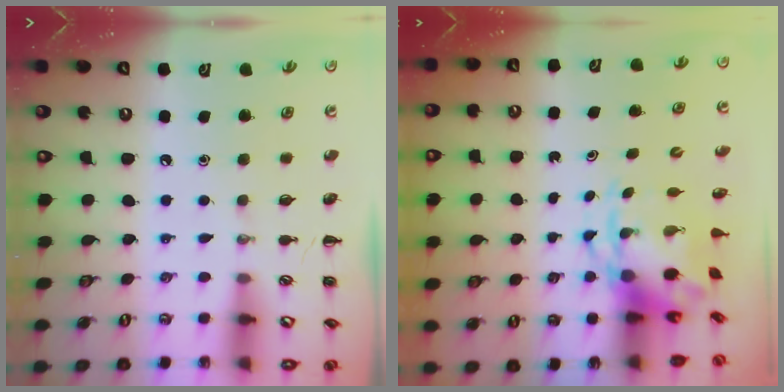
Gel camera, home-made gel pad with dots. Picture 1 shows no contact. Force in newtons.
{"total": 3.7, "press": 3.6, "slide": 0.9}